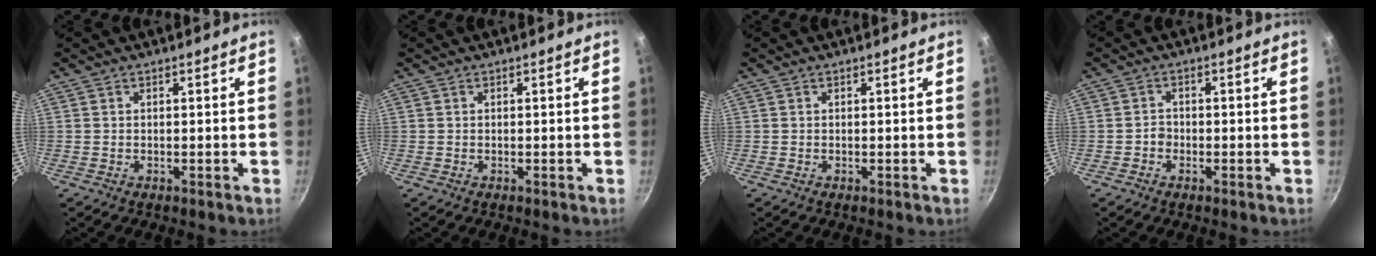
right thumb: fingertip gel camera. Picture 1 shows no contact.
{"total": 0.0}
{"total": 0.0}
{"total": 1.6, "force": [-0.7, 1.3, 0.5], "torque": [0.000, 0.009, -0.013]}